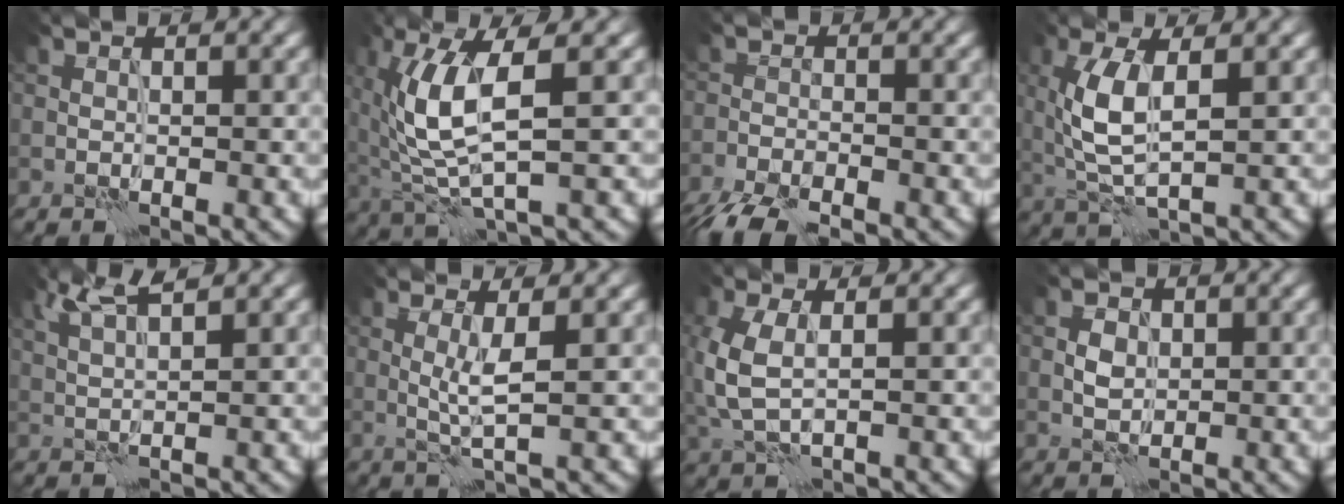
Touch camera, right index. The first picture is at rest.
{"total": 6.6, "force": [0.8, 1.9, 6.2], "torque": [-0.151, -0.002, 0.021]}
{"total": 4.8, "force": [-4.1, 1.1, 2.3], "torque": [-0.038, -0.017, -0.086]}
{"total": 5.5, "force": [1.0, 2.1, 5.0], "torque": [-0.120, -0.002, 0.023]}
{"total": 3.6, "force": [2.3, 0.5, 2.7], "torque": [-0.057, 0.007, 0.048]}
{"total": 2.3, "force": [0.3, 0.0, 2.3], "torque": [-0.051, -0.002, 0.007]}
{"total": 4.6, "force": [0.3, 2.4, 3.9], "torque": [-0.114, -0.001, 0.007]}
{"total": 1.7, "force": [0.3, 1.2, 1.2], "torque": [-0.022, 0.002, 0.004]}